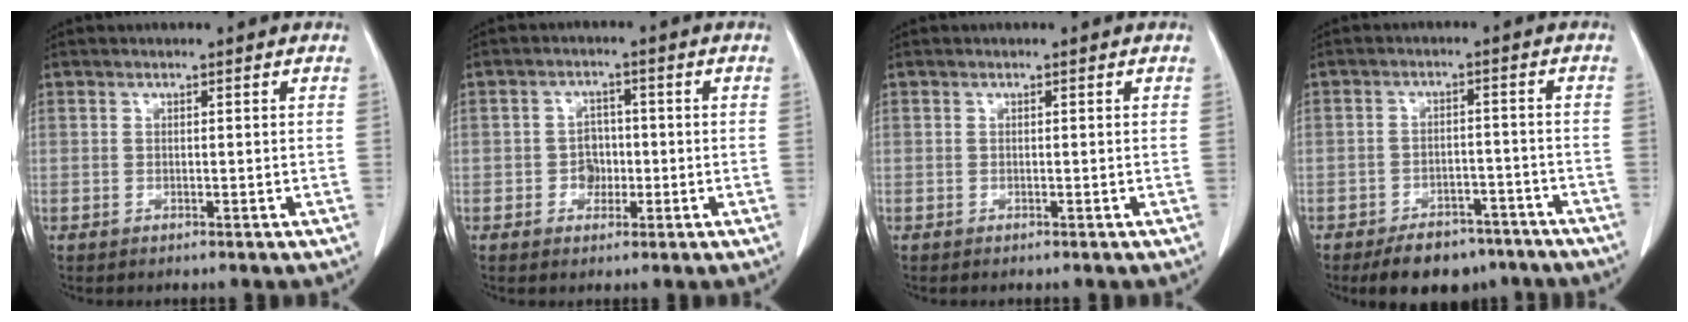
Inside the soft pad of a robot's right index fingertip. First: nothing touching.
{"total": 3.2, "force": [-0.7, 2.7, 1.6], "torque": [-0.019, 0.007, -0.010]}
{"total": 0.0}
{"total": 10.3, "force": [-8.2, 4.4, 4.2], "torque": [-0.055, 0.005, -0.127]}